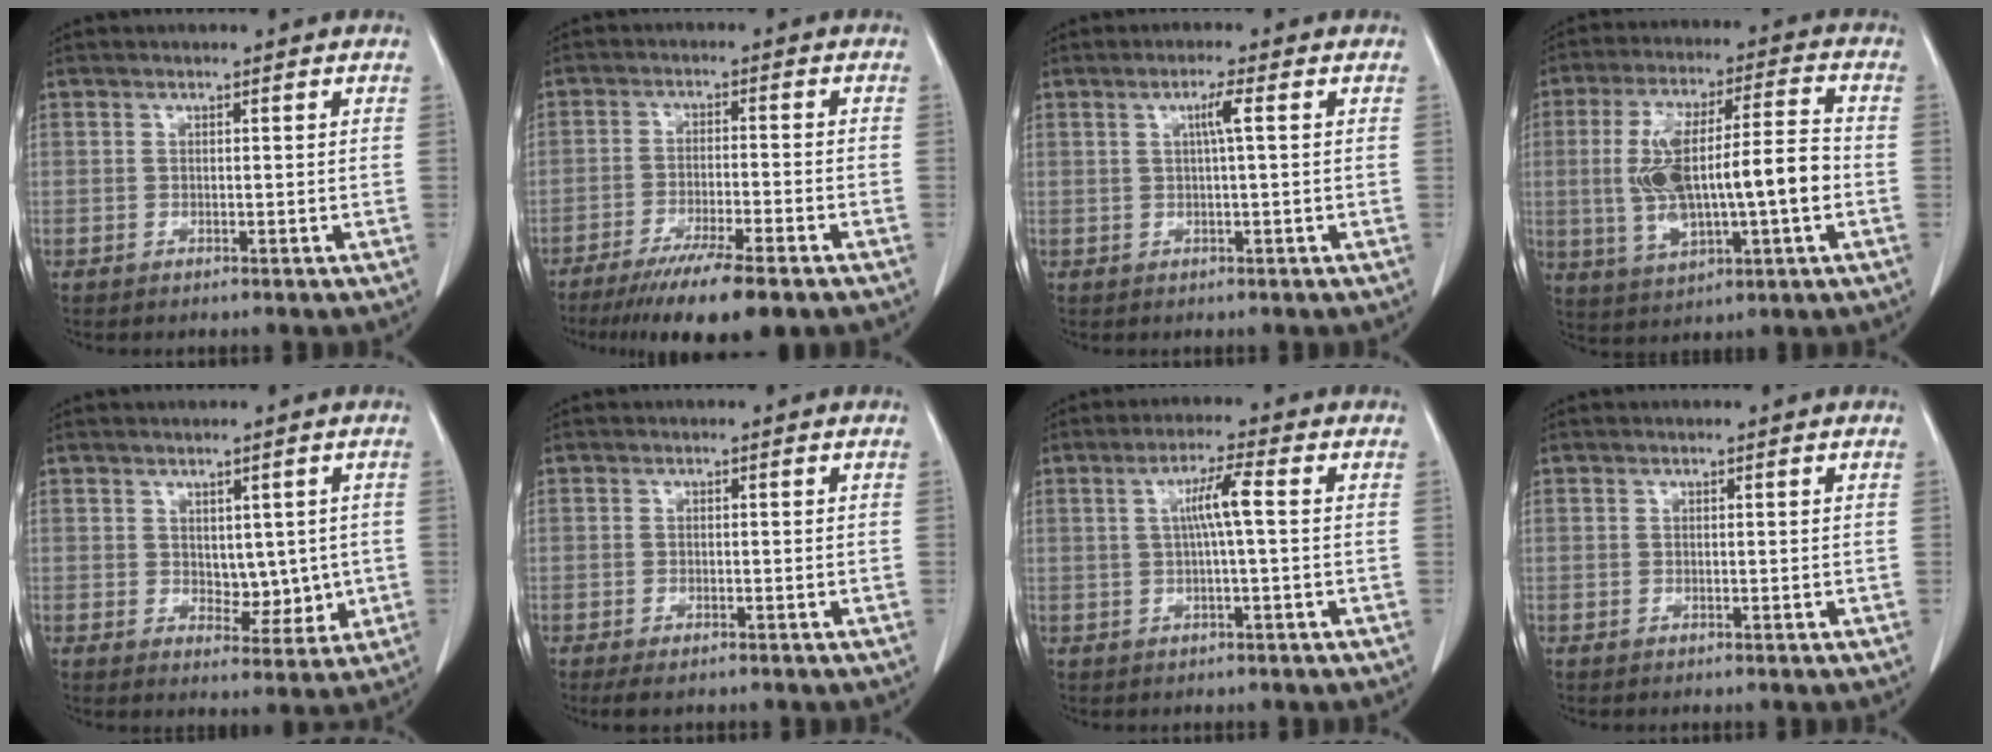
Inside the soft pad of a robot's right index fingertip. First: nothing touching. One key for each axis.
{"total": 11.6, "fx": -8.4, "fy": 0.6, "fz": 8.0, "tx": -0.120, "ty": -0.026, "tz": -0.129}
{"total": 2.6, "fx": 0.6, "fy": -0.3, "fz": 2.5, "tx": -0.049, "ty": 0.002, "tz": 0.009}
{"total": 15.7, "fx": -1.6, "fy": 3.6, "fz": 15.2, "tx": -0.290, "ty": 0.019, "tz": -0.018}
{"total": 5.0, "fx": 0.3, "fy": 3.0, "fz": 4.0, "tx": -0.044, "ty": -0.006, "tz": 0.015}
{"total": 2.4, "fx": -1.8, "fy": 0.8, "fz": 1.4, "tx": -0.024, "ty": -0.006, "tz": -0.024}
{"total": 4.7, "fx": 0.5, "fy": -0.2, "fz": 4.7, "tx": -0.086, "ty": 0.008, "tz": 0.011}
{"total": 0.0}